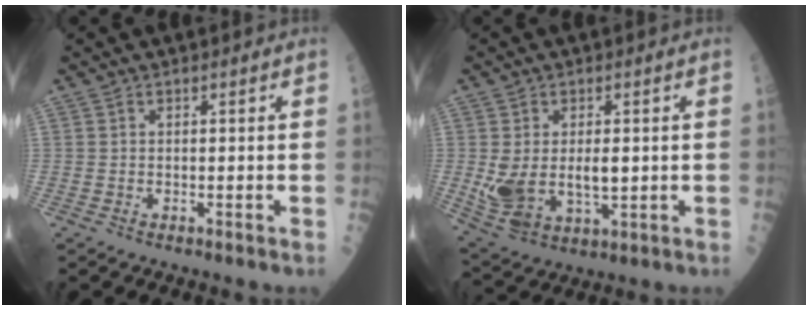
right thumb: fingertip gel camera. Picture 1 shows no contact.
{"total": 11.2, "force": [-0.2, 6.6, 9.1], "torque": [-0.167, -0.012, 0.015]}